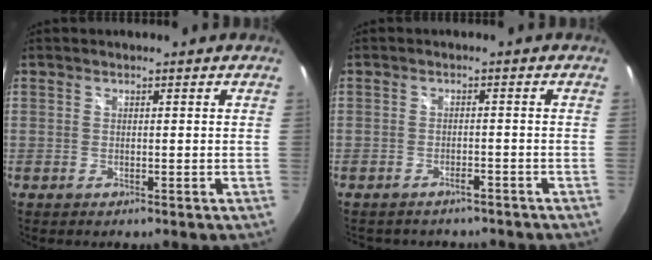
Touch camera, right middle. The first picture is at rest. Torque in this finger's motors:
{"motor_torque": [1.07, -1.07, 0.04, 0.04]}